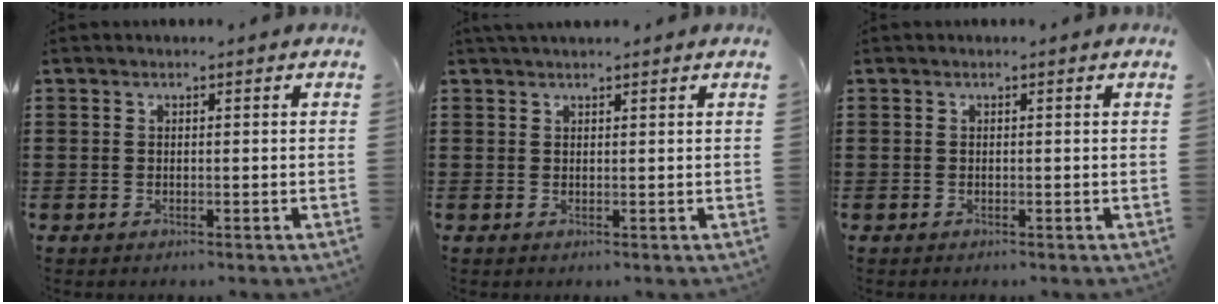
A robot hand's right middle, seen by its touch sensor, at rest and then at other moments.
{"total": 1.3, "force": [1.2, 0.0, 0.3], "torque": [-0.007, 0.001, 0.022]}
{"total": 0.0}